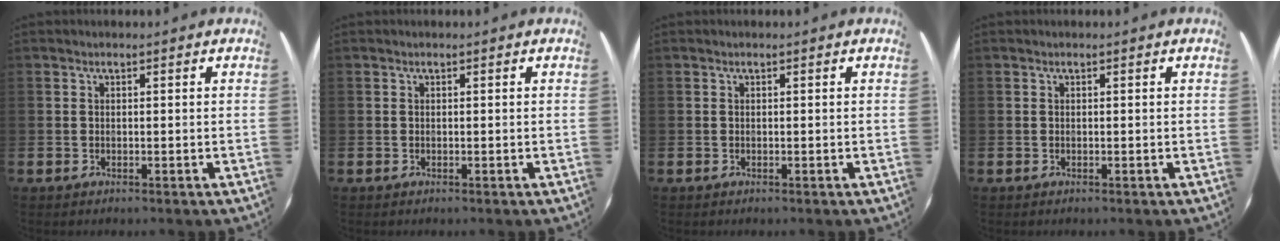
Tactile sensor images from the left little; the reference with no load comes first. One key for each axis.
{"total": 0.0}
{"total": 0.0}
{"total": 0.0}